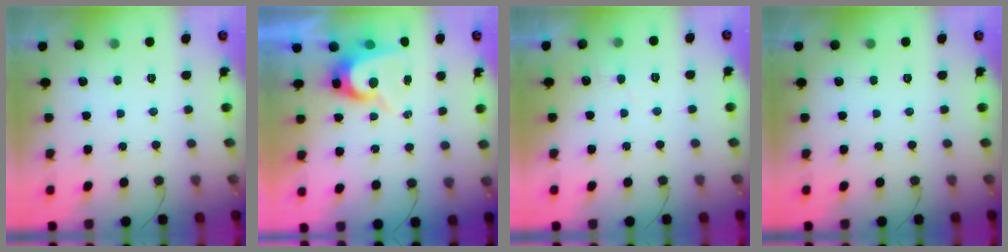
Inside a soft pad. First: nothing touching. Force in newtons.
{"total": 7.7, "press": 7.7, "slide": 0.7}
{"total": 5.4, "press": 5.3, "slide": 0.5}
{"total": 0.0}